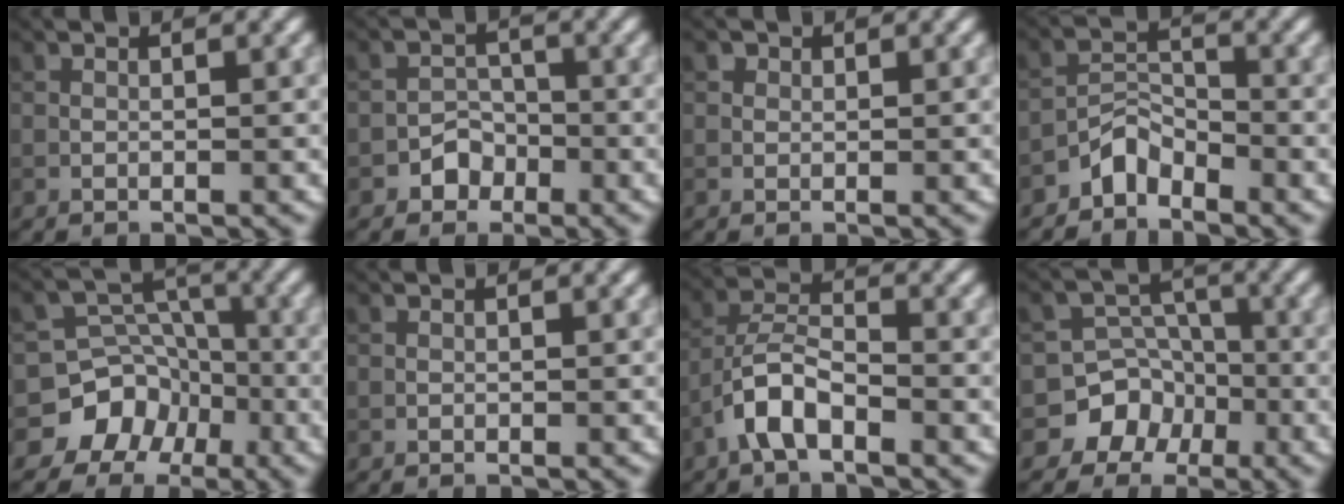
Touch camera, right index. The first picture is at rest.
{"total": 2.0, "force": [-1.2, 1.6, 0.4], "torque": [0.004, 0.009, -0.021]}
{"total": 0.8, "force": [0.4, 0.6, 0.2], "torque": [-0.004, -0.001, 0.000]}
{"total": 2.6, "force": [-2.2, 1.2, 0.8], "torque": [-0.009, 0.016, -0.044]}
{"total": 6.9, "force": [-3.9, 5.7, 0.5], "torque": [0.022, 0.007, -0.087]}
{"total": 0.0}
{"total": 4.1, "force": [-2.5, 1.6, 2.8], "torque": [-0.052, 0.014, -0.056]}
{"total": 6.1, "force": [-3.3, 5.1, 0.2], "torque": [0.033, 0.005, -0.078]}